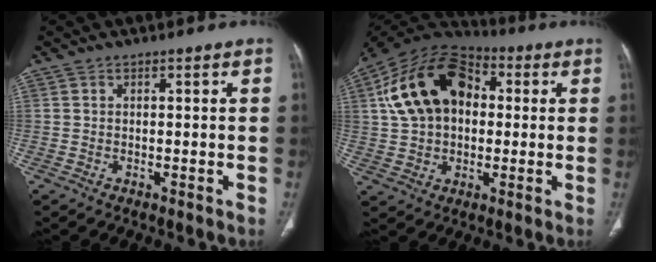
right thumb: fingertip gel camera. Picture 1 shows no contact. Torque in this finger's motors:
{"motor_torque": [-0.82, 2.83, 1.85, -0.19, 0.24]}